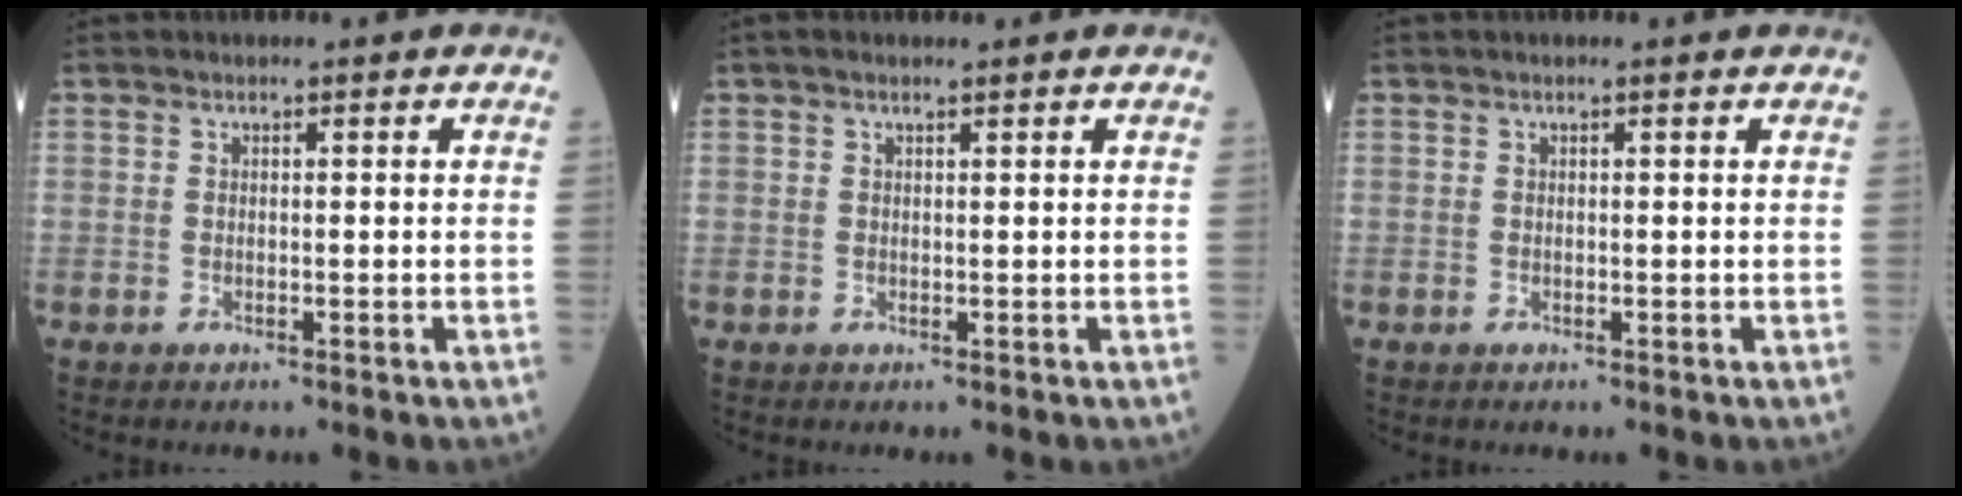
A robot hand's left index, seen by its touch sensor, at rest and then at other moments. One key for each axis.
{"total": 1.5, "fx": 1.1, "fy": 0.1, "fz": 1.0, "tx": -0.019, "ty": 0.015, "tz": 0.018}
{"total": 0.7, "fx": 0.5, "fy": -0.1, "fz": 0.4, "tx": -0.010, "ty": 0.004, "tz": 0.009}